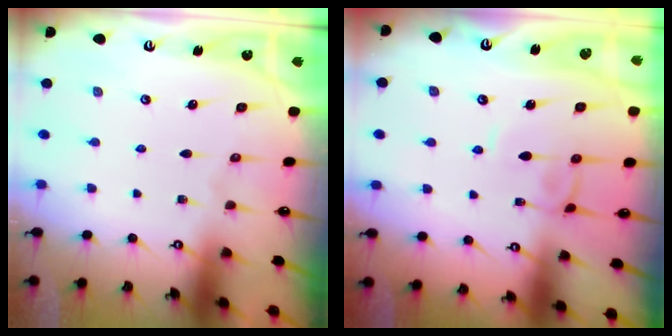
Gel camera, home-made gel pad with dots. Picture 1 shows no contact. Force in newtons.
{"total": 0.6, "press": 0.5, "slide": 0.2}